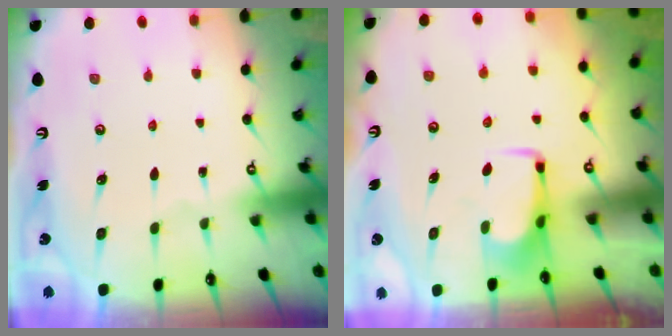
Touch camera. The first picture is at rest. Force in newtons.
{"total": 1.6, "press": 1.5, "slide": 0.4}